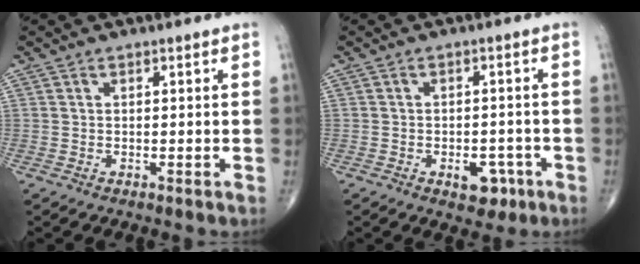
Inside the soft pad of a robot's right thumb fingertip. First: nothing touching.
{"total": 5.1, "force": [-2.4, 3.1, 3.3], "torque": [-0.023, 0.016, -0.026]}